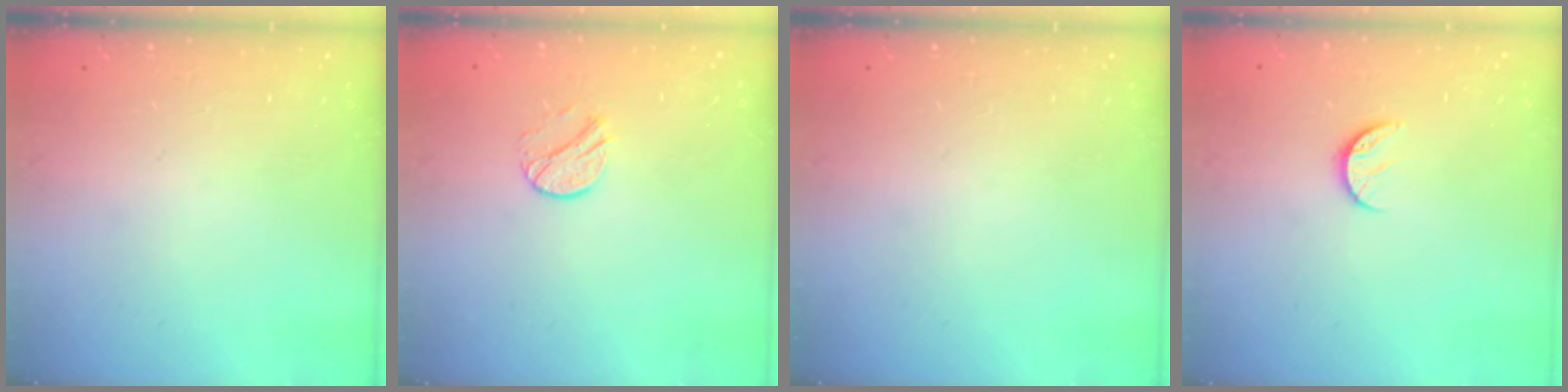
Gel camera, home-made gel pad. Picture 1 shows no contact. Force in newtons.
{"total": 8.0, "press": 8.0, "slide": 0.7}
{"total": 0.0}
{"total": 7.1, "press": 7.0, "slide": 0.7}